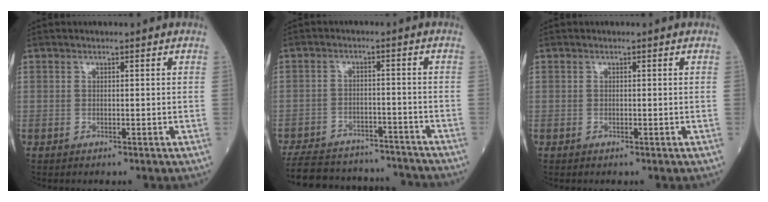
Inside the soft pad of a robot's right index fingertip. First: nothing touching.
{"total": 17.6, "force": [-16.3, 4.7, 4.7], "torque": [-0.106, 0.008, -0.226]}
{"total": 0.0}